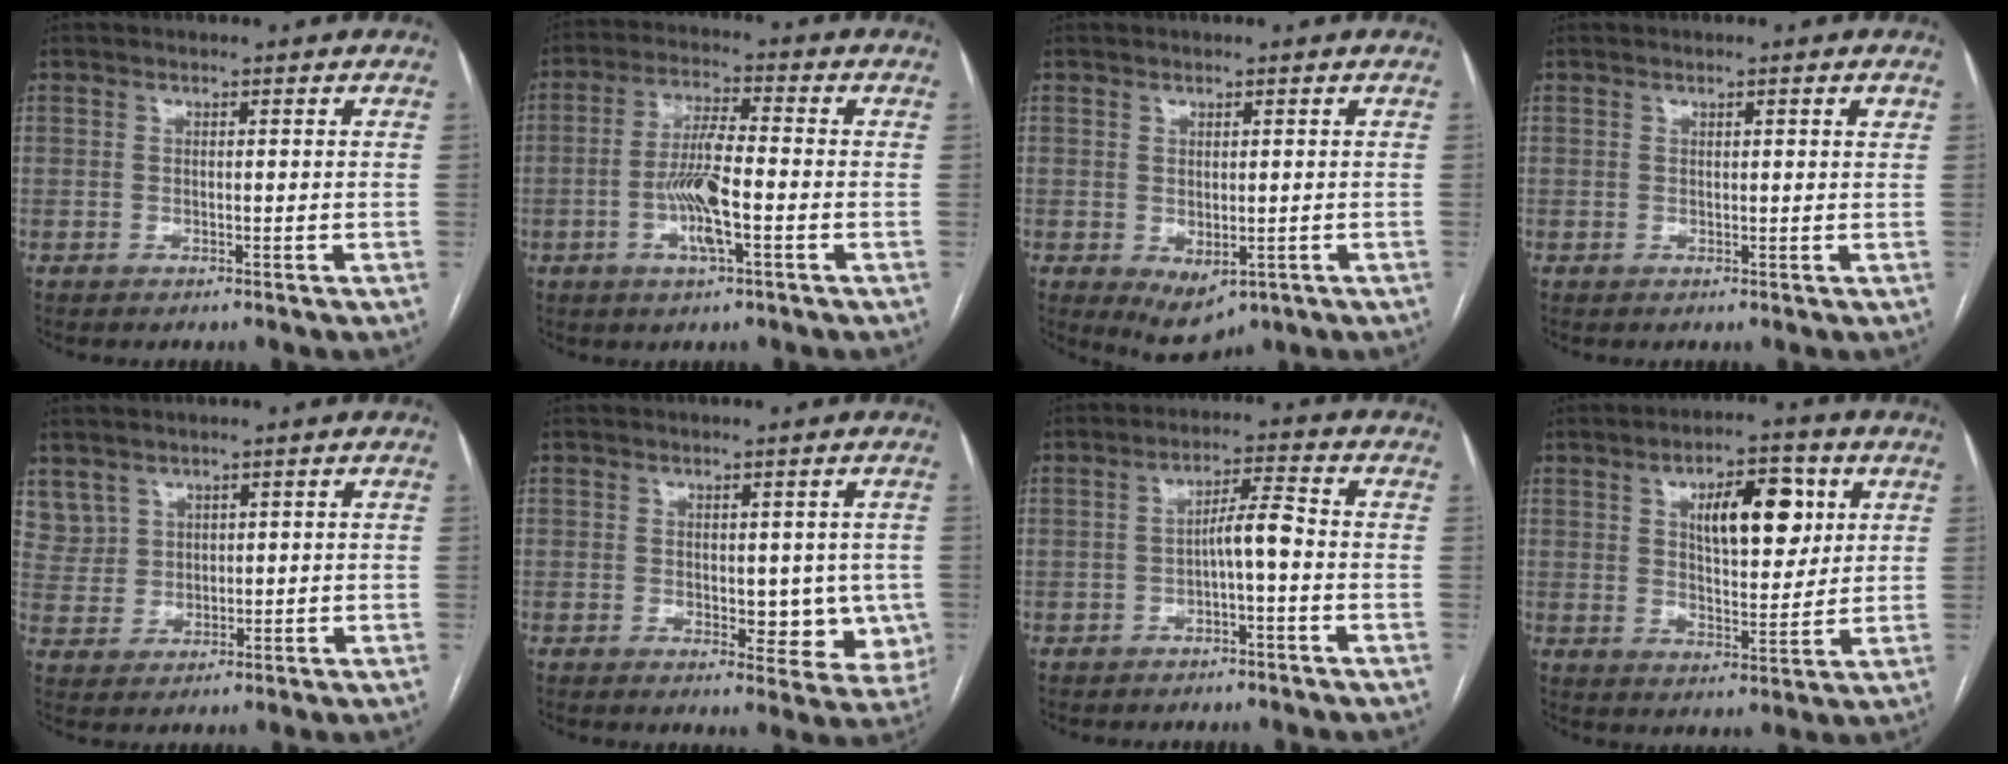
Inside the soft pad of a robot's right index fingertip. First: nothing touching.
{"total": 8.2, "force": [-2.2, 1.2, 7.8], "torque": [-0.156, 0.001, -0.045]}
{"total": 4.5, "force": [-1.3, 2.5, 3.5], "torque": [-0.048, -0.012, 0.002]}
{"total": 1.6, "force": [0.9, 0.1, 1.4], "torque": [-0.021, 0.001, 0.011]}
{"total": 5.1, "force": [3.3, 3.8, 0.2], "torque": [-0.003, 0.010, 0.077]}
{"total": 7.7, "force": [-0.3, 4.2, 6.5], "torque": [-0.055, -0.004, 0.002]}
{"total": 4.3, "force": [-1.1, 0.4, 4.1], "torque": [-0.065, 0.015, -0.015]}
{"total": 10.9, "force": [3.8, 4.2, 9.3], "torque": [-0.142, 0.011, 0.065]}